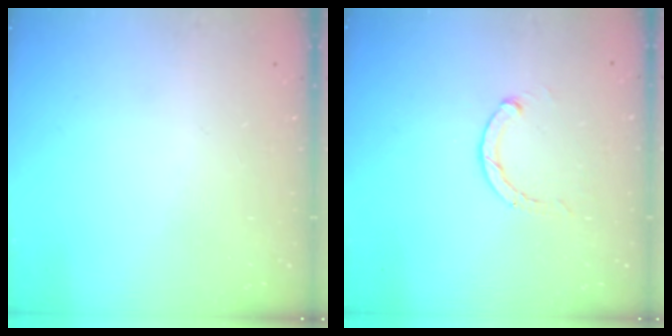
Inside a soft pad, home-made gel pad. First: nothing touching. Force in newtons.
{"total": 2.8, "press": 2.8, "slide": 0.5}